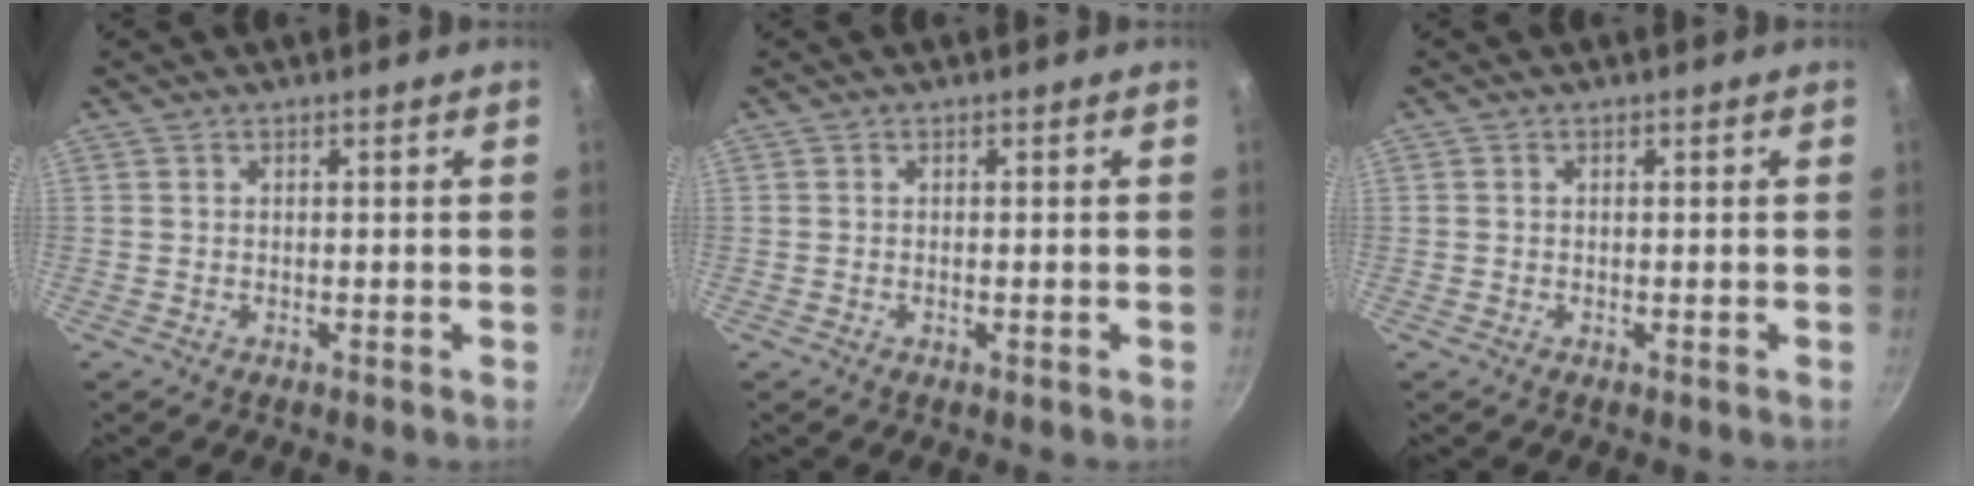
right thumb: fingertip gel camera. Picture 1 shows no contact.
{"total": 0.6, "force": [-0.2, 0.1, 0.5], "torque": [-0.008, 0.001, -0.004]}
{"total": 0.0}